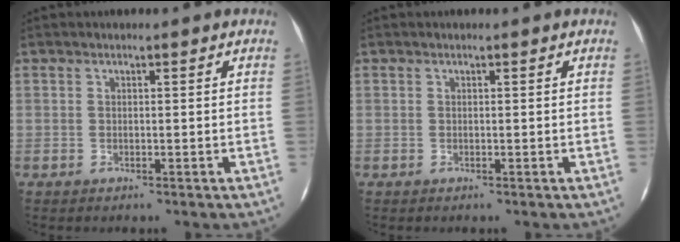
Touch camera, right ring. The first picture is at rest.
{"total": 0.0}